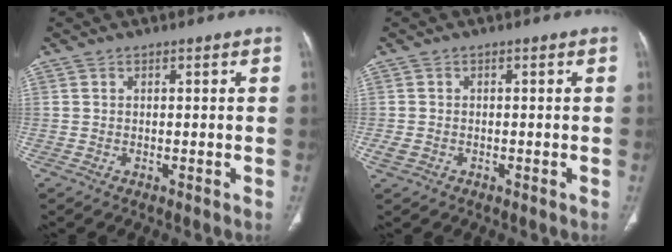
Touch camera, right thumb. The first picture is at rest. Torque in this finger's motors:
{"motor_torque": [2.24, 2.77, -0.06, -0.21, 0.05]}